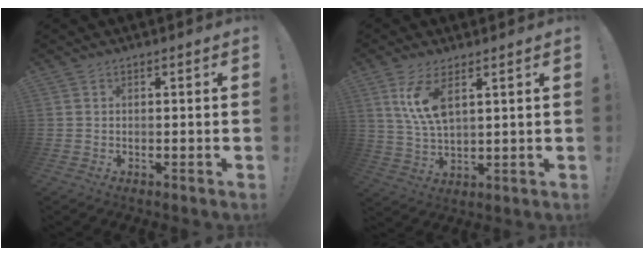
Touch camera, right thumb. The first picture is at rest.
{"total": 9.4, "force": [4.6, 3.6, 7.4], "torque": [-0.146, -0.016, 0.084]}